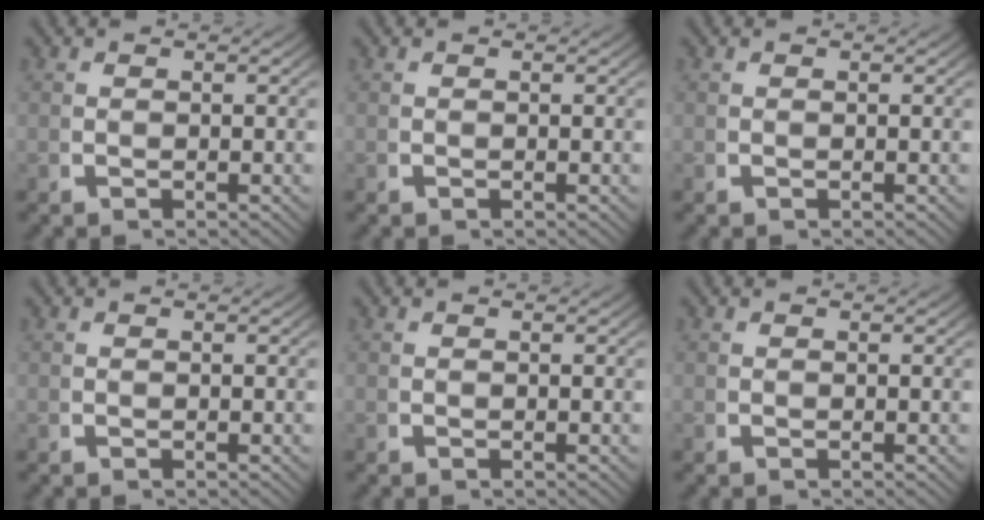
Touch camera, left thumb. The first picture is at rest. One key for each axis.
{"total": 0.0}
{"total": 0.0}
{"total": 0.0}
{"total": 0.0}
{"total": 0.0}